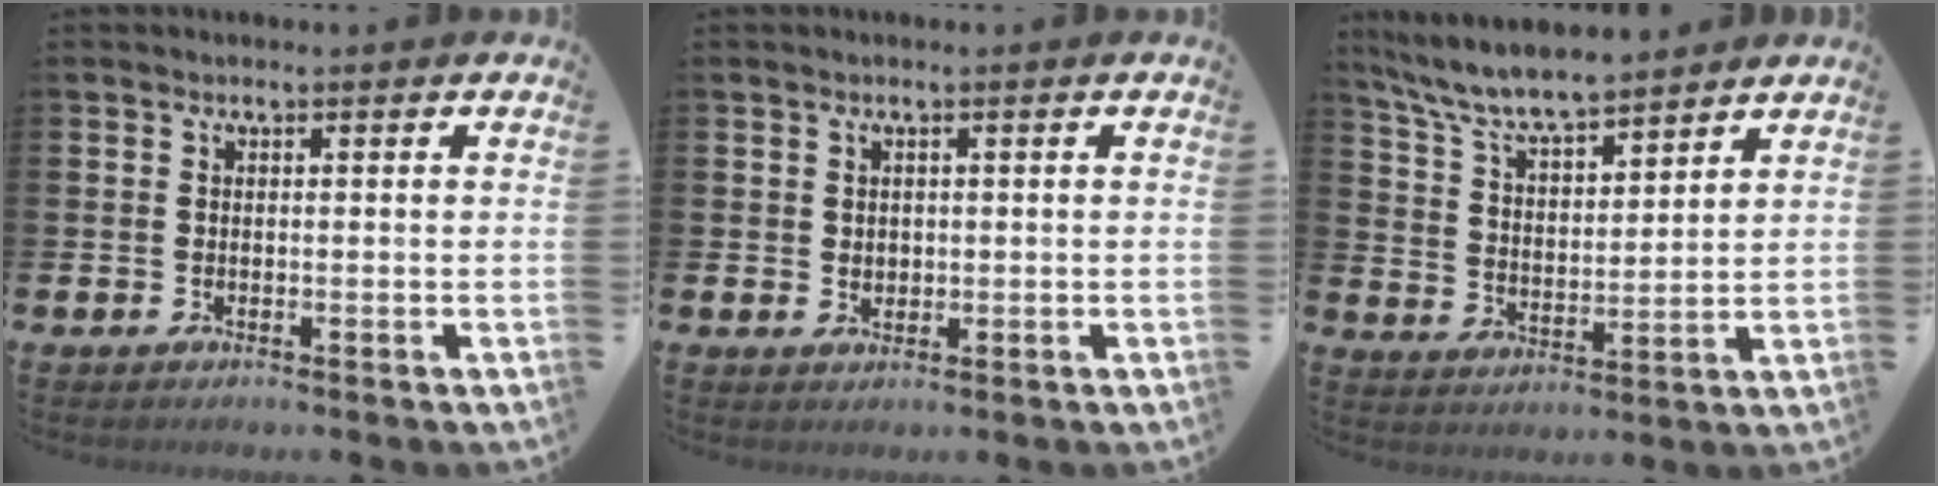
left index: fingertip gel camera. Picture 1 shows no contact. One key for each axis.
{"total": 1.3, "fx": 0.8, "fy": 1.0, "fz": 0.3, "tx": 0.002, "ty": 0.003, "tz": 0.012}
{"total": 7.6, "fx": 7.1, "fy": 1.0, "fz": 2.3, "tx": -0.078, "ty": -0.040, "tz": 0.127}